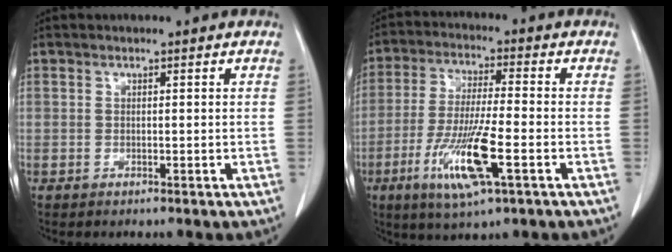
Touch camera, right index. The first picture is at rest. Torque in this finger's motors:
{"motor_torque": [1.73, -0.40, 0.87, 0.13]}